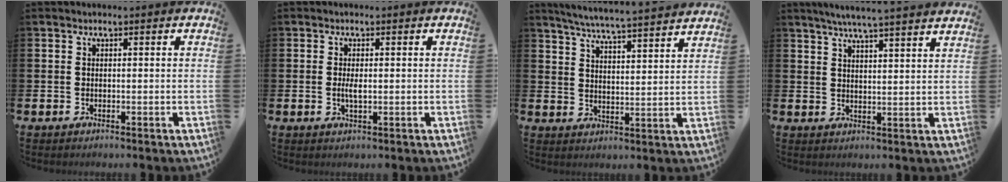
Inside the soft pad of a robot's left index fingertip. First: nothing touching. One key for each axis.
{"total": 1.9, "fx": 0.0, "fy": 0.6, "fz": 1.8, "tx": -0.029, "ty": -0.003, "tz": -0.002}
{"total": 5.9, "fx": 5.7, "fy": -0.4, "fz": 1.4, "tx": -0.053, "ty": -0.041, "tz": 0.100}
{"total": 5.4, "fx": 5.2, "fy": -0.9, "fz": 1.4, "tx": -0.048, "ty": -0.023, "tz": 0.092}